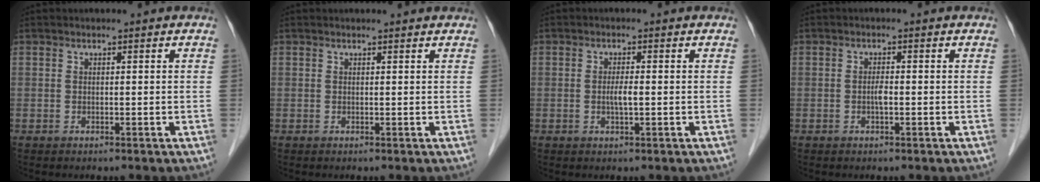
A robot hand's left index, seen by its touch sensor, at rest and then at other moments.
{"total": 1.3, "force": [1.3, 0.0, 0.1], "torque": [-0.011, 0.003, 0.012]}
{"total": 2.0, "force": [-0.3, 0.2, 2.0], "torque": [-0.040, -0.001, -0.005]}
{"total": 1.4, "force": [-0.4, 0.2, 1.3], "torque": [-0.025, 0.001, -0.009]}